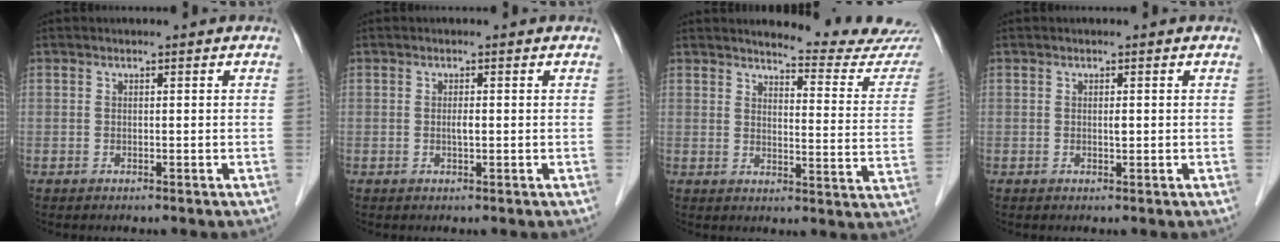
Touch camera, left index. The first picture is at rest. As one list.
[{"total": 1.0, "force": [0.0, 0.2, 1.0], "torque": [-0.016, -0.001, -0.001]}, {"total": 14.4, "force": [14.1, 0.0, 2.8], "torque": [-0.028, -0.096, 0.147]}, {"total": 0.7, "force": [0.1, 0.2, 0.6], "torque": [-0.010, -0.001, 0.000]}]